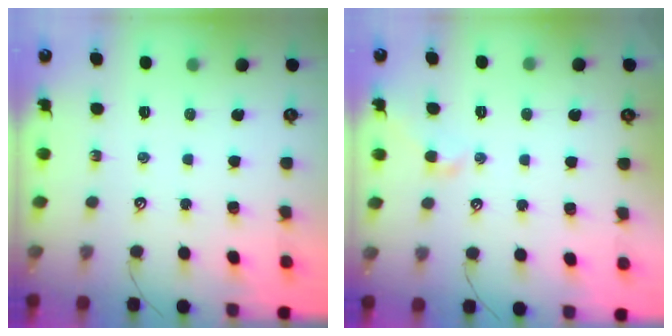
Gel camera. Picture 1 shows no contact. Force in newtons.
{"total": 2.1, "press": 2.1, "slide": 0.5}